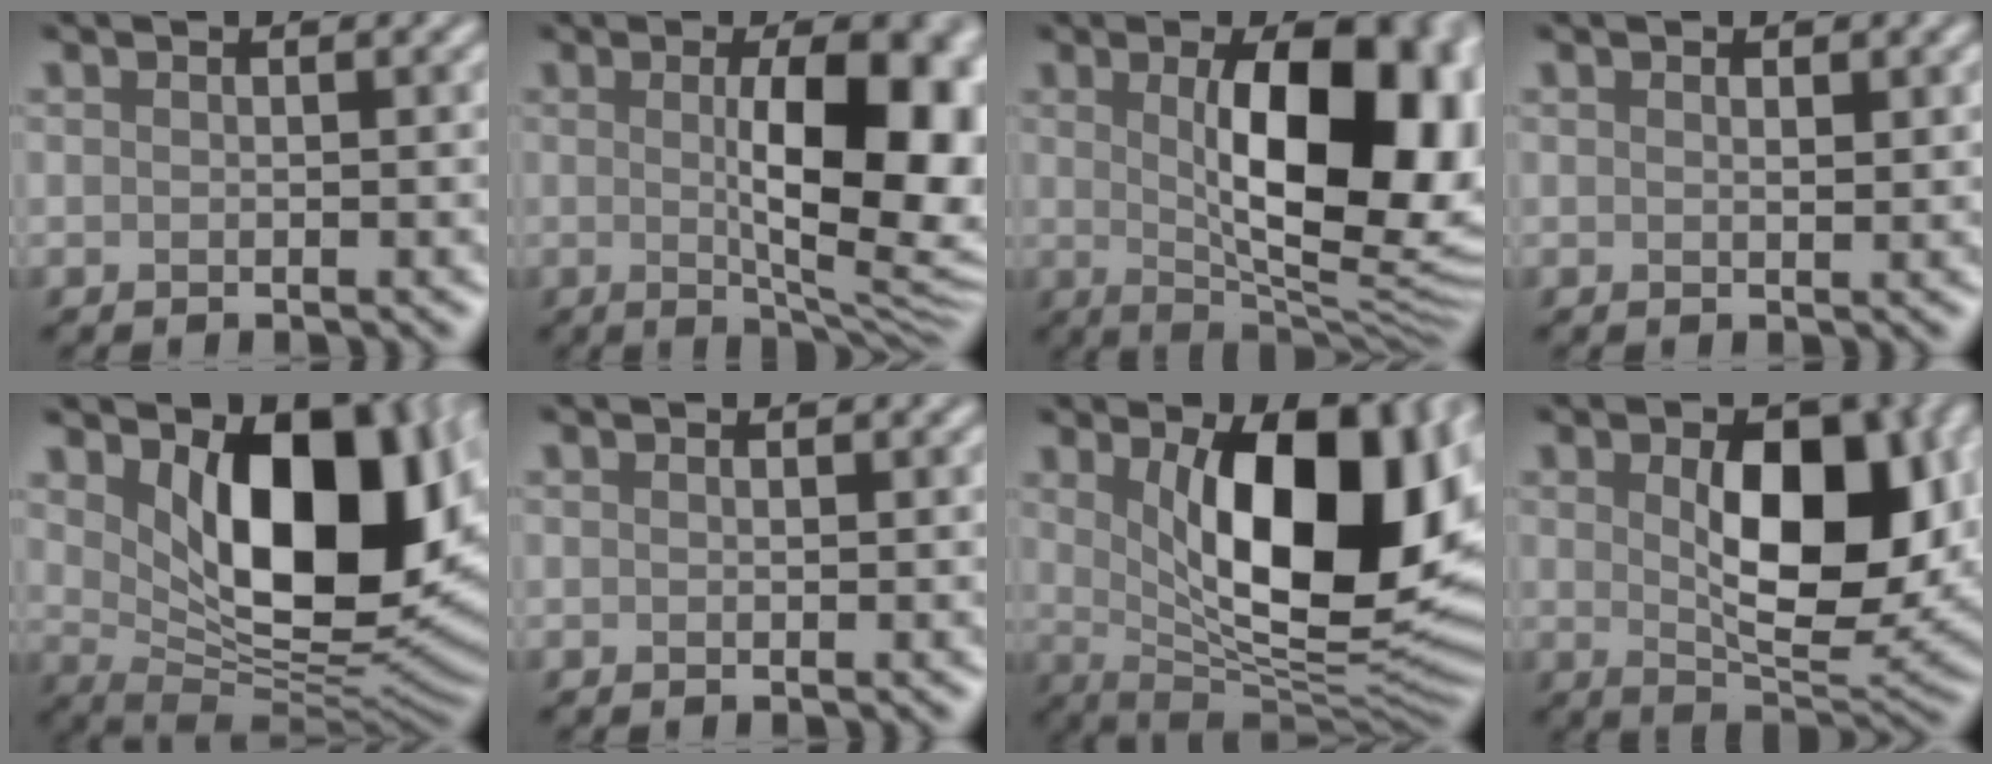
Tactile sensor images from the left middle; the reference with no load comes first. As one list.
[{"total": 11.9, "force": [0.8, 3.7, 11.3], "torque": [-0.142, -0.004, 0.016]}, {"total": 14.3, "force": [1.7, 6.0, 12.9], "torque": [-0.159, 0.000, 0.029]}, {"total": 0.8, "force": [0.5, 0.3, 0.6], "torque": [-0.009, -0.005, 0.009]}, {"total": 12.0, "force": [3.2, 6.5, 9.6], "torque": [-0.132, -0.025, 0.062]}, {"total": 0.0}, {"total": 14.4, "force": [3.0, 6.4, 12.6], "torque": [-0.162, -0.007, 0.048]}, {"total": 10.0, "force": [1.2, 5.1, 8.6], "torque": [-0.131, -0.007, 0.027]}]